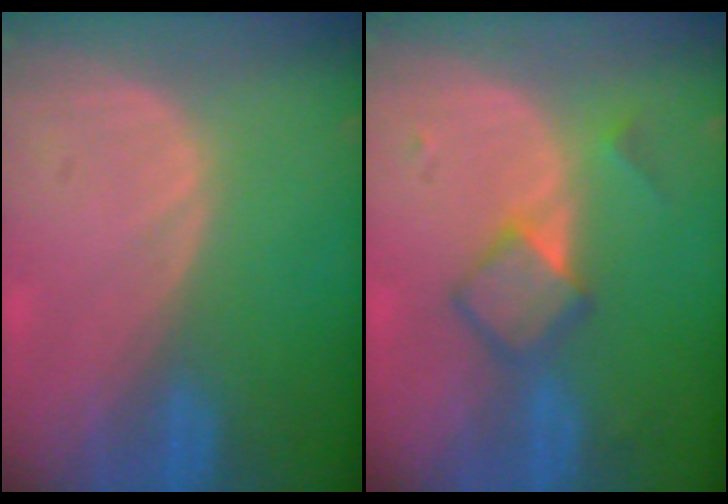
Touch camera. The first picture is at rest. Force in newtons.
{"total": 4.7, "press": 4.6, "slide": 0.3}